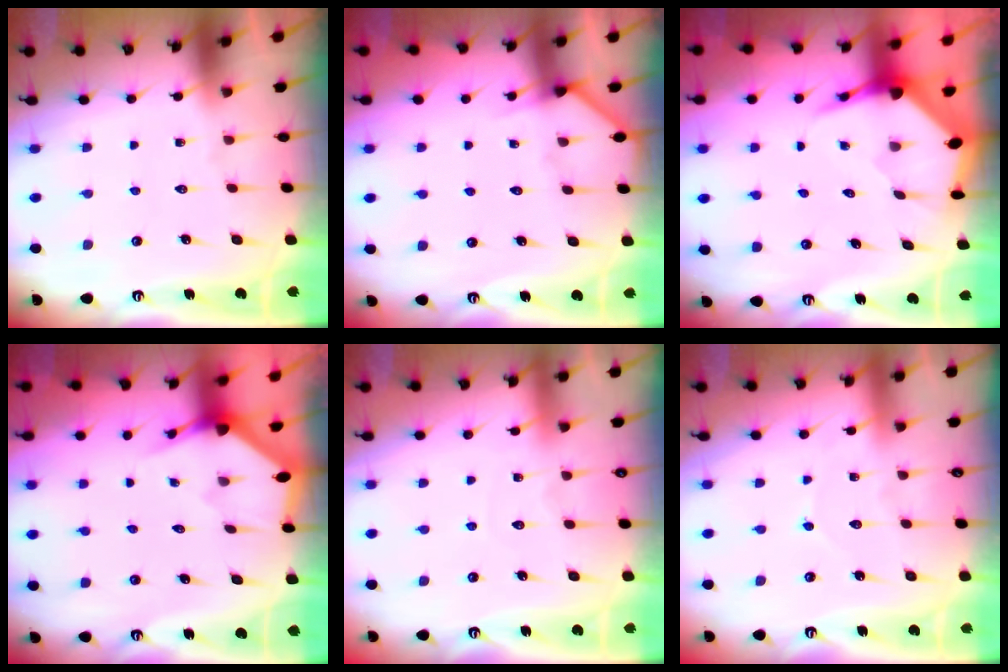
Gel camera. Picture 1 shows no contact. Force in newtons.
{"total": 3.0, "press": 3.0, "slide": 0.2}
{"total": 4.3, "press": 4.3, "slide": 0.5}
{"total": 2.6, "press": 2.6, "slide": 0.2}
{"total": 4.3, "press": 4.3, "slide": 0.5}
{"total": 3.9, "press": 3.8, "slide": 0.3}